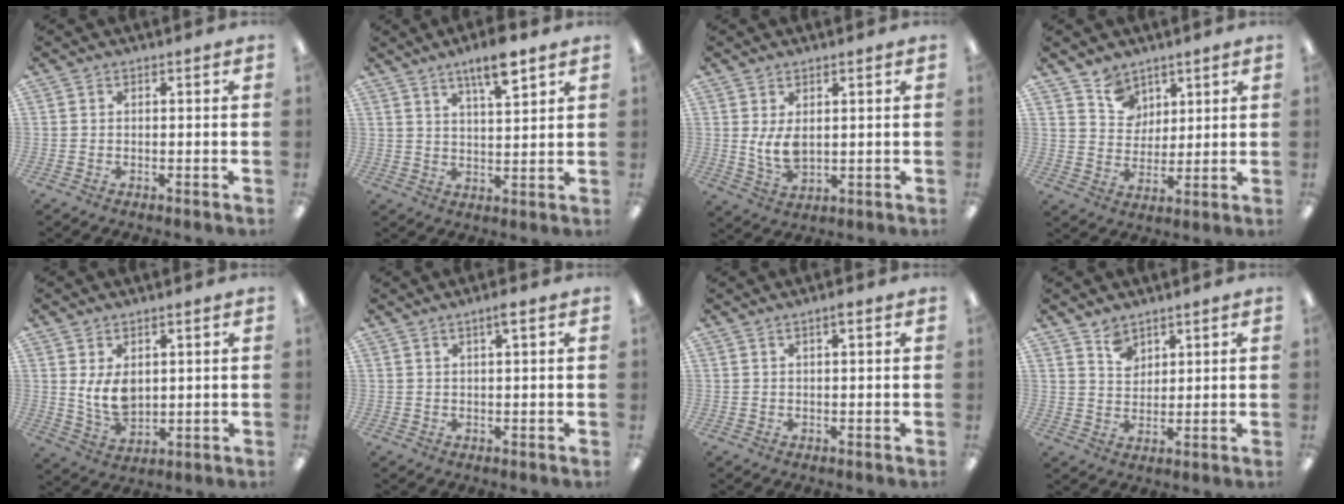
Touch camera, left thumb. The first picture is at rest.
{"total": 8.2, "force": [5.7, 1.9, 5.5], "torque": [-0.088, -0.028, 0.094]}
{"total": 5.9, "force": [1.5, 3.1, 4.8], "torque": [-0.096, -0.011, 0.020]}
{"total": 7.6, "force": [5.1, 5.6, 0.2], "torque": [-0.006, -0.033, 0.096]}
{"total": 7.0, "force": [2.5, 4.2, 5.0], "torque": [-0.104, -0.018, 0.042]}
{"total": 2.5, "force": [1.7, 0.2, 1.8], "torque": [-0.032, -0.001, 0.026]}
{"total": 1.7, "force": [1.2, 0.3, 1.2], "torque": [-0.025, 0.003, 0.020]}
{"total": 5.0, "force": [3.8, 3.0, 1.1], "torque": [-0.010, -0.018, 0.069]}